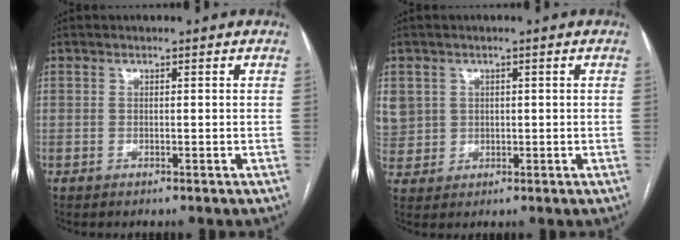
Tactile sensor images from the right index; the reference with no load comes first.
{"total": 6.8, "force": [1.8, 6.4, 1.4], "torque": [-0.051, 0.017, 0.053]}